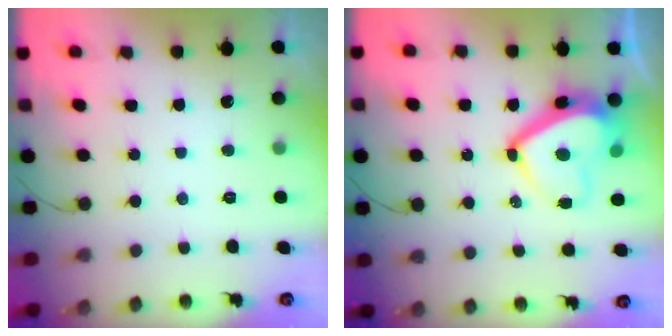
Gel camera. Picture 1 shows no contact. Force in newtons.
{"total": 13.5, "press": 13.3, "slide": 2.3}